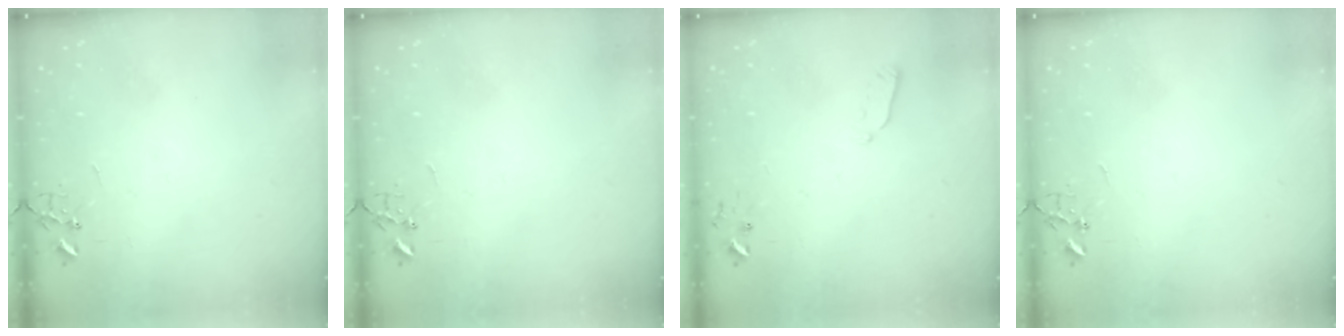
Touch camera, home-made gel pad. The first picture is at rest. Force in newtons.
{"total": 0.0}
{"total": 4.6, "press": 4.5, "slide": 0.9}
{"total": 0.0}